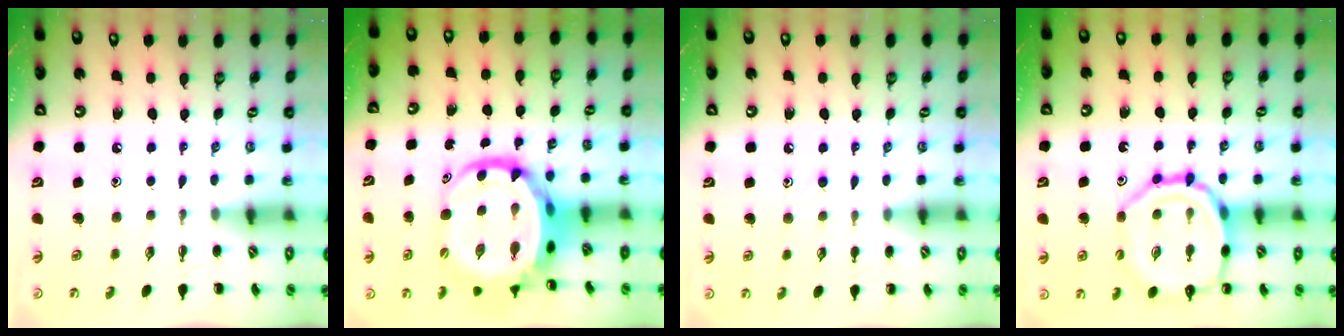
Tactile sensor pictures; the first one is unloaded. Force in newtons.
{"total": 10.1, "press": 9.7, "slide": 2.8}
{"total": 7.1, "press": 6.6, "slide": 2.4}
{"total": 14.8, "press": 14.7, "slide": 2.1}